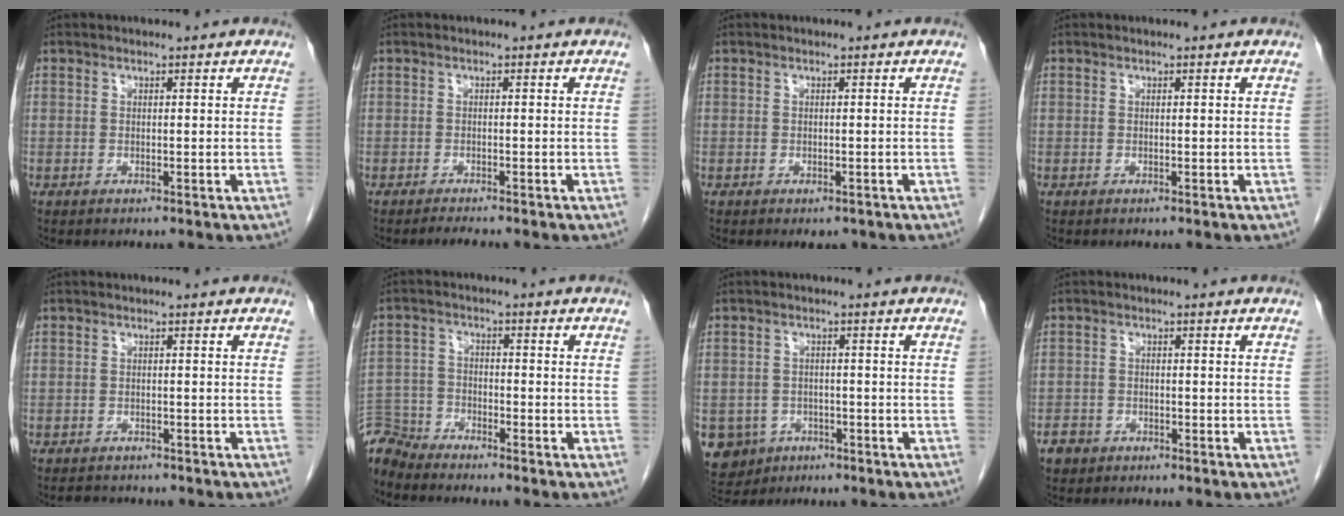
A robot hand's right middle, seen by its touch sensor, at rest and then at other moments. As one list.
[{"total": 1.6, "force": [-1.4, -0.3, 0.6], "torque": [-0.016, -0.007, -0.022]}, {"total": 1.8, "force": [-1.2, 1.0, 0.9], "torque": [-0.008, -0.002, -0.006]}, {"total": 0.0}, {"total": 3.3, "force": [-3.0, 1.2, 0.6], "torque": [-0.011, -0.004, -0.038]}, {"total": 5.3, "force": [-5.3, 0.5, -0.5], "torque": [0.012, -0.006, -0.103]}, {"total": 6.4, "force": [-3.3, 5.4, 0.7], "torque": [-0.019, 0.005, -0.046]}, {"total": 2.5, "force": [-1.7, 1.8, 0.4], "torque": [-0.010, 0.006, -0.029]}]